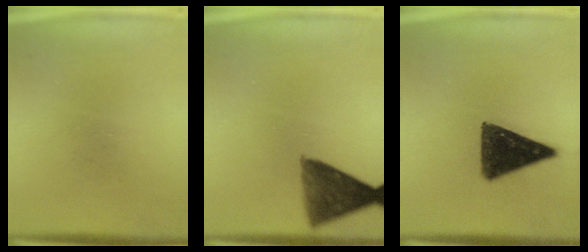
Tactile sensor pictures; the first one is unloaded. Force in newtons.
{"total": 8.6}
{"total": 12.4}